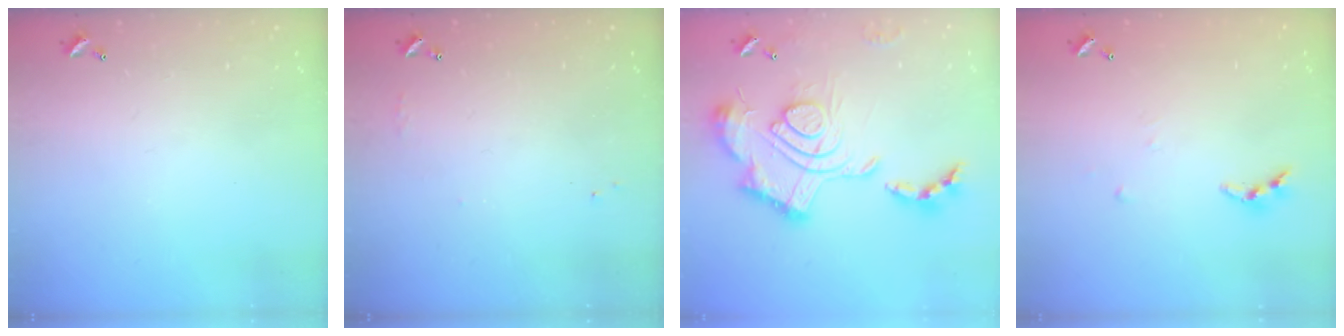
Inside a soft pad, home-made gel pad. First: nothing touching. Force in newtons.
{"total": 4.3, "press": 4.3, "slide": 0.6}
{"total": 2.5, "press": 1.9, "slide": 1.7}
{"total": 4.6, "press": 4.5, "slide": 0.5}